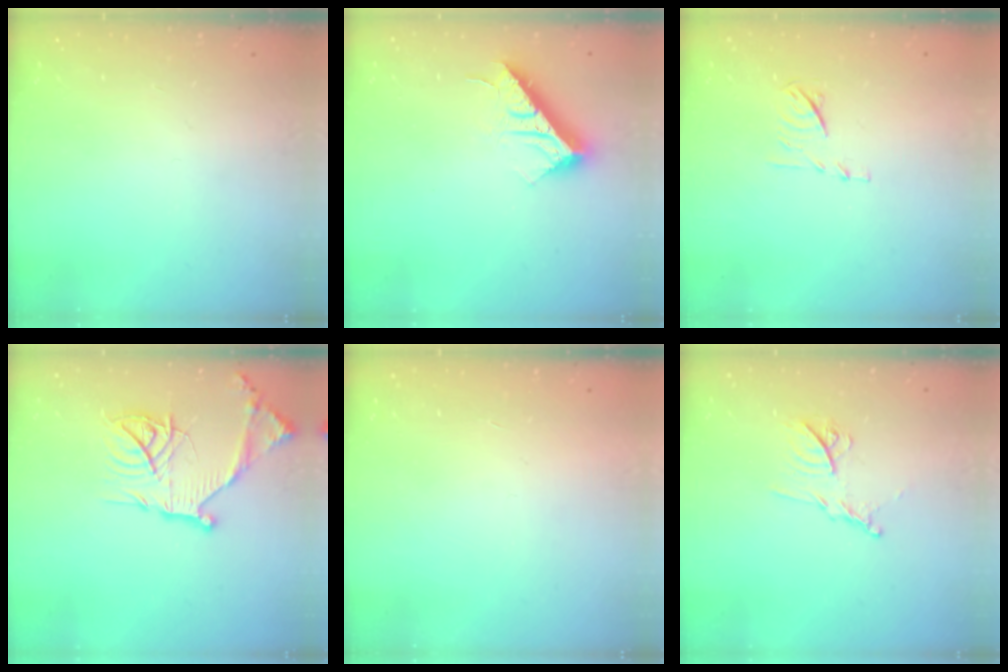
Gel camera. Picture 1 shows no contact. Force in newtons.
{"total": 14.2, "press": 14.1, "slide": 0.5}
{"total": 6.6, "press": 6.6, "slide": 0.9}
{"total": 18.5, "press": 18.4, "slide": 1.9}
{"total": 1.5, "press": 1.5, "slide": 0.1}
{"total": 11.0, "press": 11.0, "slide": 0.4}